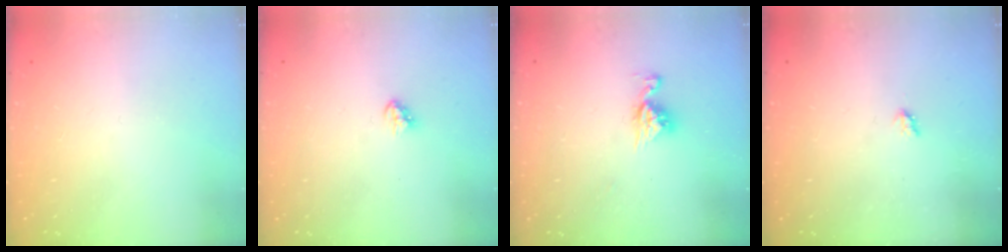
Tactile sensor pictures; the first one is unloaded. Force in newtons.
{"total": 3.4, "press": 3.4, "slide": 0.3}
{"total": 6.9, "press": 6.8, "slide": 0.6}
{"total": 1.9, "press": 1.9, "slide": 0.3}